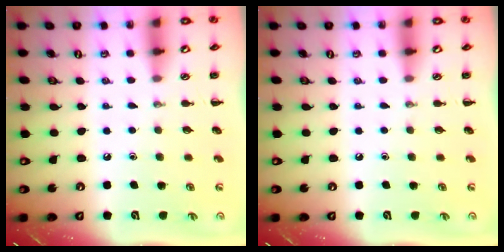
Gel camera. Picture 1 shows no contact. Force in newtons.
{"total": 0.0}